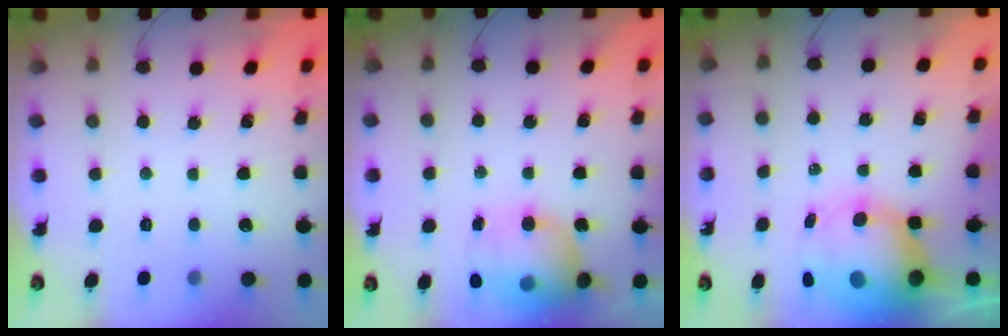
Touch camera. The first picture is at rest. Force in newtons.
{"total": 14.5, "press": 14.2, "slide": 3.3}
{"total": 12.3, "press": 11.9, "slide": 3.2}